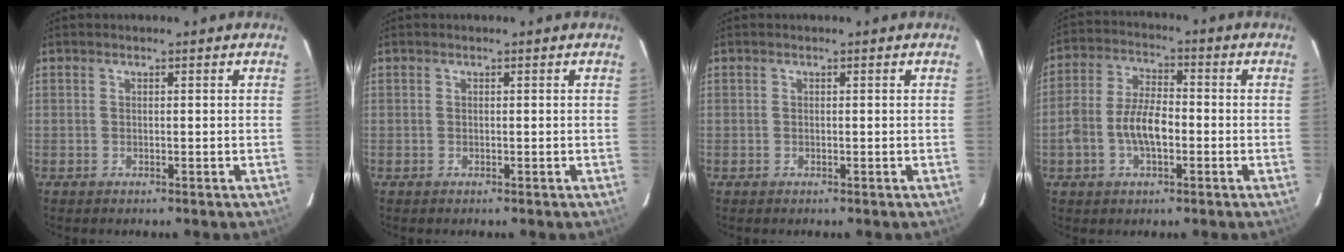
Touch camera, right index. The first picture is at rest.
{"total": 0.0}
{"total": 0.0}
{"total": 8.3, "force": [-2.2, 4.2, 6.9], "torque": [-0.139, 0.012, -0.038]}